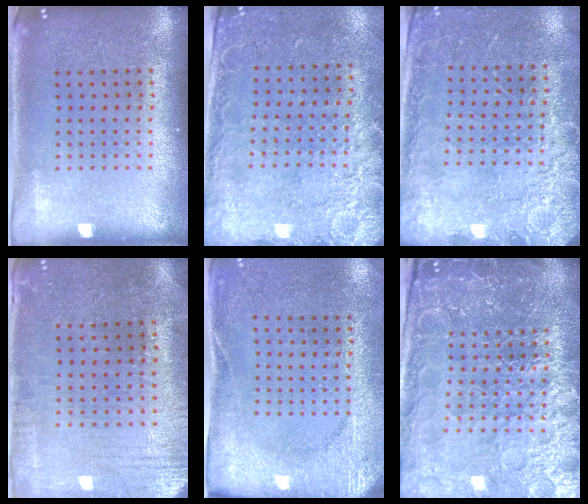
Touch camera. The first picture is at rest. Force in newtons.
{"total": 2.6, "press": 2.1, "slide": 1.5}
{"total": 2.5, "press": 2.4, "slide": 0.5}
{"total": 0.5, "press": 0.3, "slide": 0.4}
{"total": 2.7, "press": 2.3, "slide": 1.3}
{"total": 5.7, "press": 5.1, "slide": 2.4}